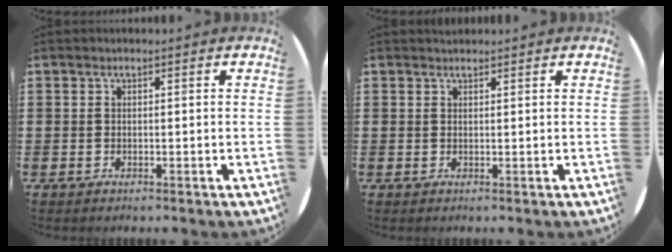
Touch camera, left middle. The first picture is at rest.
{"total": 0.7, "force": [0.6, 0.0, -0.1], "torque": [0.001, 0.002, 0.013]}